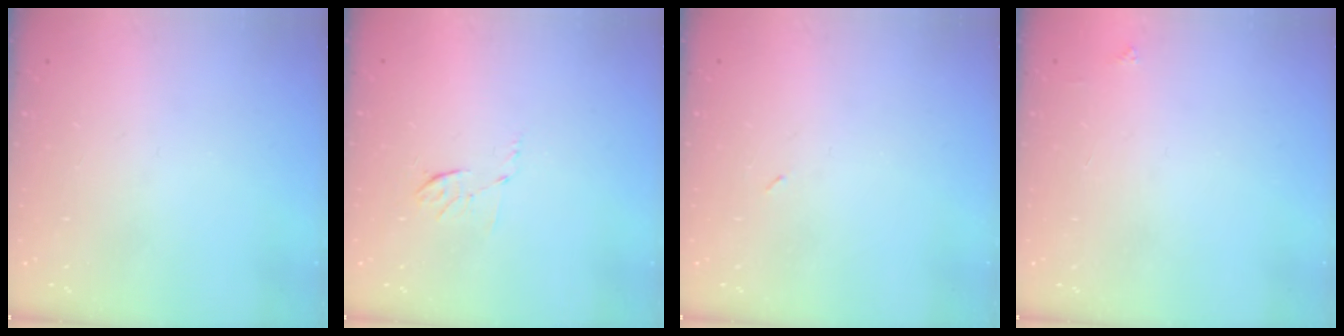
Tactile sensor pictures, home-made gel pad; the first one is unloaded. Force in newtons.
{"total": 5.7, "press": 5.5, "slide": 1.5}
{"total": 2.2, "press": 2.1, "slide": 0.9}
{"total": 2.0, "press": 2.0, "slide": 0.3}